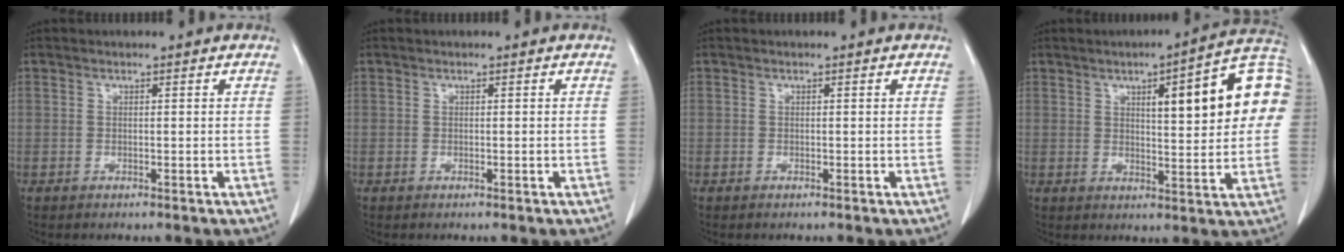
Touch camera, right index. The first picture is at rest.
{"total": 0.0}
{"total": 0.0}
{"total": 15.0, "force": [3.4, 3.0, 14.4], "torque": [-0.185, 0.030, 0.039]}